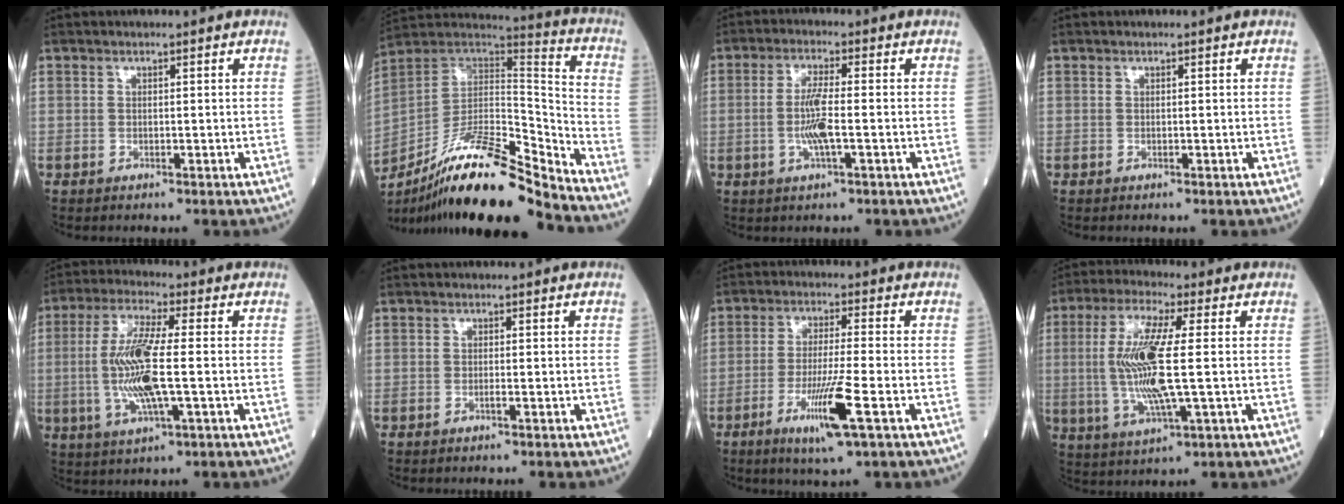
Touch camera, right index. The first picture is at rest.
{"total": 20.9, "force": [-16.3, 2.0, 12.9], "torque": [-0.244, 0.011, -0.294]}
{"total": 5.5, "force": [-0.9, 0.3, 5.4], "torque": [-0.113, -0.005, -0.020]}
{"total": 0.0}
{"total": 11.0, "force": [-1.1, 1.3, 10.9], "torque": [-0.233, -0.004, -0.024]}
{"total": 0.7, "force": [-0.3, -0.1, 0.6], "torque": [-0.014, 0.000, -0.006]}
{"total": 9.1, "force": [-3.8, -0.5, 8.2], "torque": [-0.156, -0.021, -0.069]}
{"total": 12.2, "force": [0.2, 1.6, 12.1], "torque": [-0.259, 0.000, 0.001]}